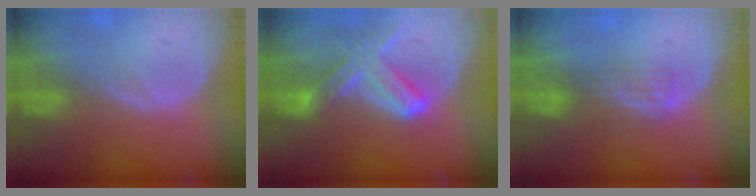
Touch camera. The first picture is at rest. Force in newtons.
{"total": 7.6, "press": 6.9, "slide": 3.4}
{"total": 2.9, "press": 2.6, "slide": 1.2}